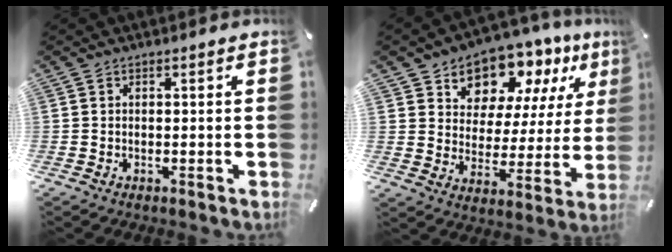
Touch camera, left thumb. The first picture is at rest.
{"total": 11.5, "force": [9.7, 6.2, 0.6], "torque": [-0.022, -0.103, 0.179]}